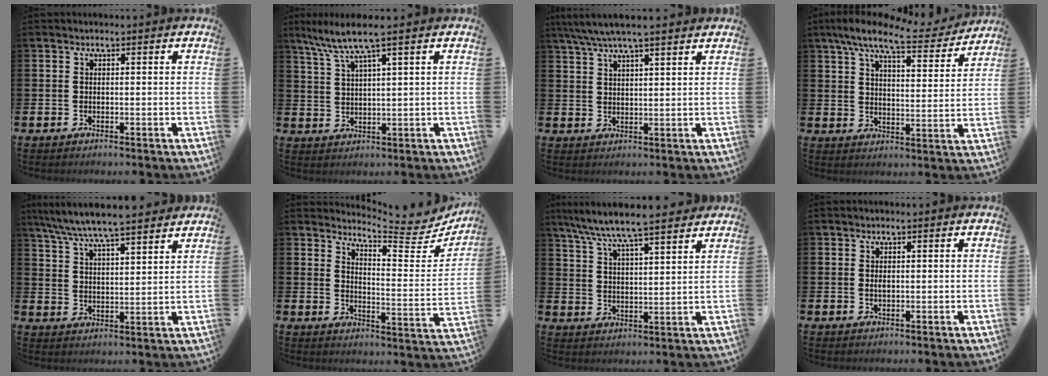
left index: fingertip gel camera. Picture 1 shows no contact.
{"total": 5.9, "force": [4.0, 0.3, 4.3], "torque": [-0.093, -0.012, 0.067]}
{"total": 5.5, "force": [4.8, 0.6, 2.6], "torque": [-0.062, -0.010, 0.088]}
{"total": 9.2, "force": [7.9, 1.7, 4.4], "torque": [-0.095, -0.039, 0.134]}
{"total": 7.3, "force": [7.0, 0.3, 2.2], "torque": [-0.073, -0.036, 0.126]}
{"total": 6.3, "force": [6.0, 0.7, 1.8], "torque": [-0.030, -0.058, 0.094]}
{"total": 7.7, "force": [7.3, 0.4, 2.6], "torque": [-0.080, -0.033, 0.131]}
{"total": 0.7, "force": [0.1, 0.3, 0.6], "torque": [-0.015, 0.001, 0.002]}